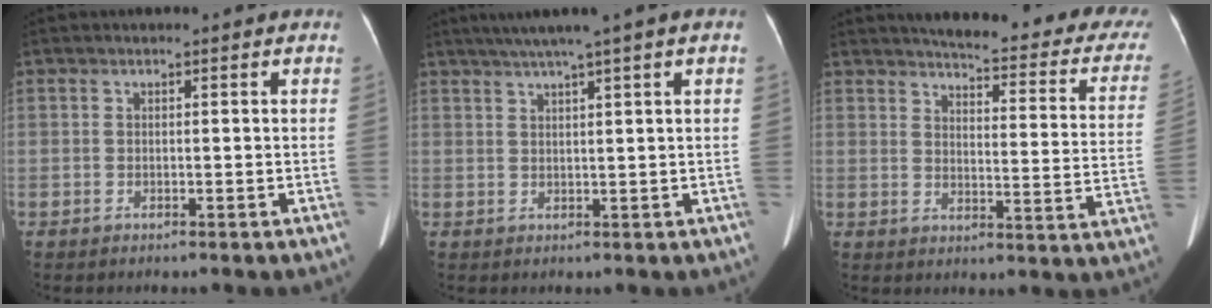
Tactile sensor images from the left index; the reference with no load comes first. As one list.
[{"total": 6.8, "force": [4.4, -1.1, 5.1], "torque": [-0.080, 0.028, 0.071]}, {"total": 22.7, "force": [20.0, 4.0, 10.0], "torque": [-0.110, -0.062, 0.209]}]